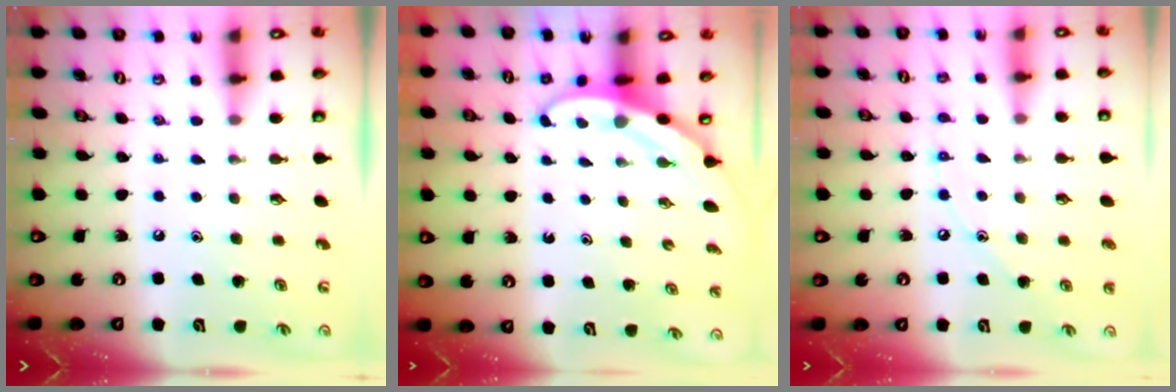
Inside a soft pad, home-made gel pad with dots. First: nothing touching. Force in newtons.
{"total": 3.3, "press": 3.3, "slide": 0.2}
{"total": 5.8, "press": 5.8, "slide": 0.3}